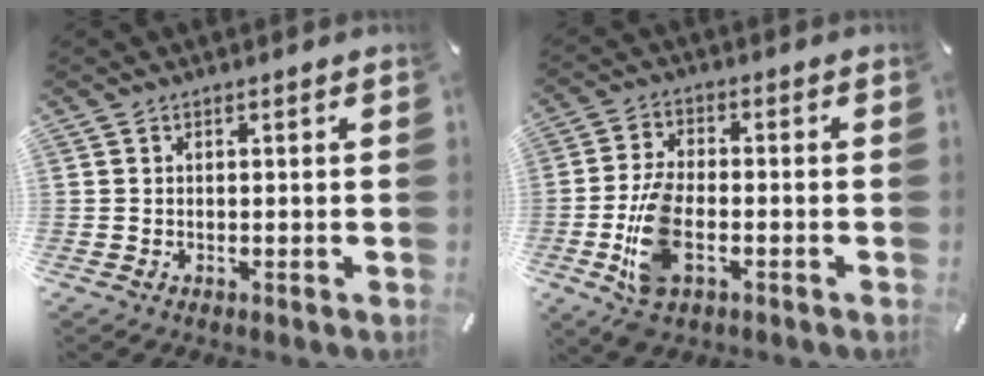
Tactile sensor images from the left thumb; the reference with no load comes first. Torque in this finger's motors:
{"motor_torque": [-0.52, 1.37, 0.08, 0.32, 0.39]}